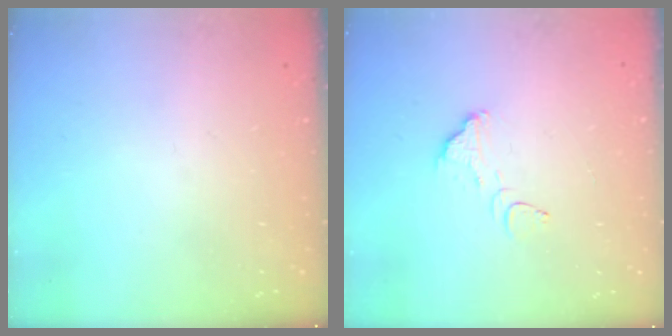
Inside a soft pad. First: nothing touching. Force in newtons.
{"total": 2.9, "press": 2.9, "slide": 0.1}